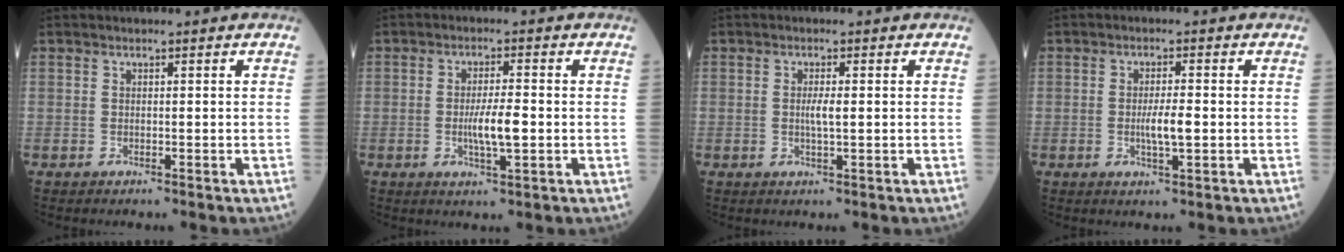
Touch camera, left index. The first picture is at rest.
{"total": 4.9, "force": [-0.8, 0.7, 4.8], "torque": [-0.092, -0.005, -0.012]}
{"total": 2.1, "force": [0.0, 0.2, 2.1], "torque": [-0.042, -0.002, 0.001]}
{"total": 3.6, "force": [-0.5, 0.5, 3.5], "torque": [-0.068, -0.004, -0.007]}